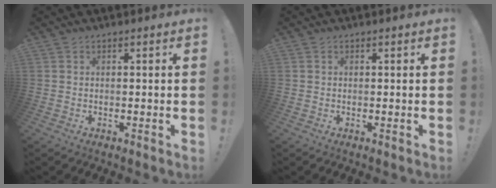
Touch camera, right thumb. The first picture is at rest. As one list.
[{"total": 0.0}]